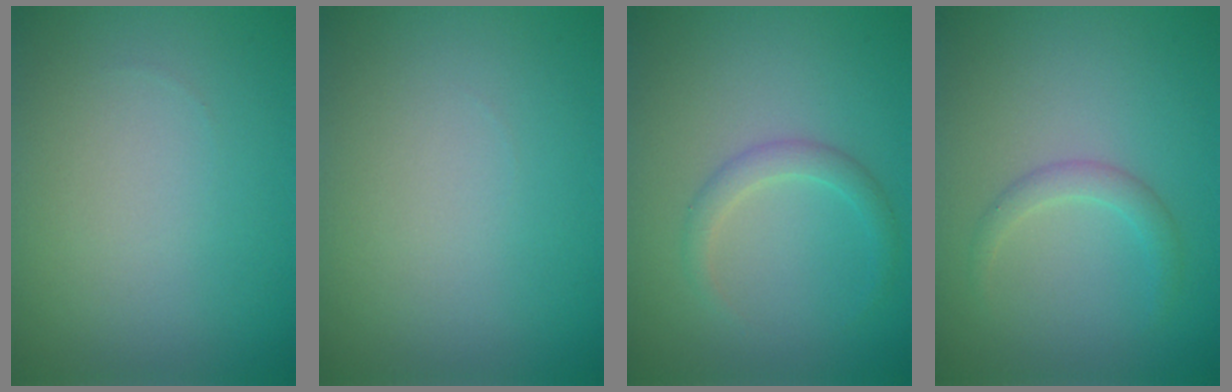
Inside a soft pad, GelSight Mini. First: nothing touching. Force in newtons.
{"total": 0.0}
{"total": 1.8, "press": 1.8, "slide": 0.1}
{"total": 1.5, "press": 1.5, "slide": 0.1}